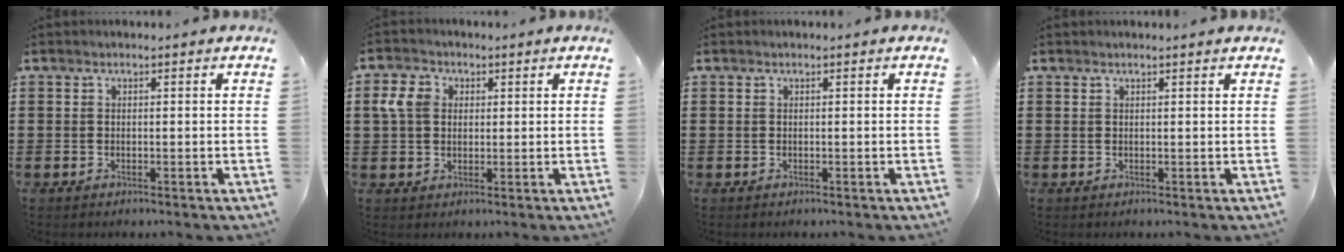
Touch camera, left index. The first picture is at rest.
{"total": 4.3, "force": [1.1, 3.5, 2.3], "torque": [-0.067, 0.010, 0.014]}
{"total": 0.0}
{"total": 0.5, "force": [0.4, -0.1, 0.3], "torque": [-0.006, -0.001, 0.009]}